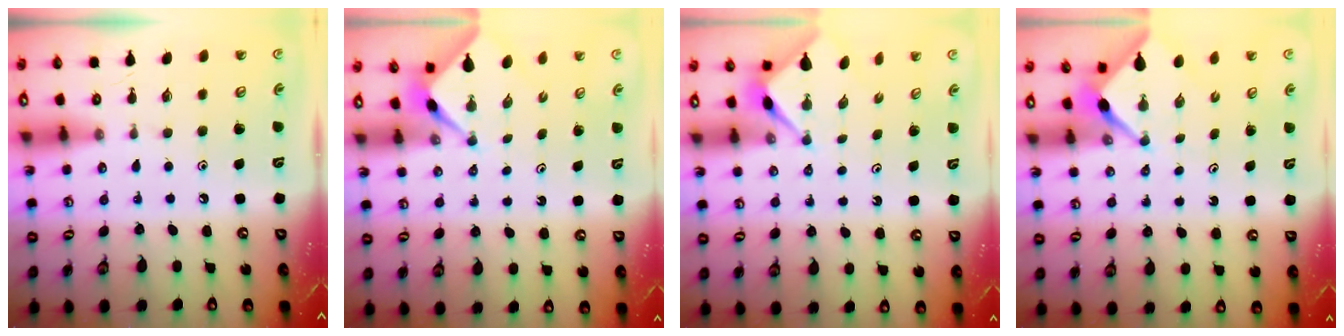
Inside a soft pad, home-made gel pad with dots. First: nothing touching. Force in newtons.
{"total": 2.3, "press": 2.3, "slide": 0.3}
{"total": 3.0, "press": 3.0, "slide": 0.2}
{"total": 2.6, "press": 2.5, "slide": 0.3}